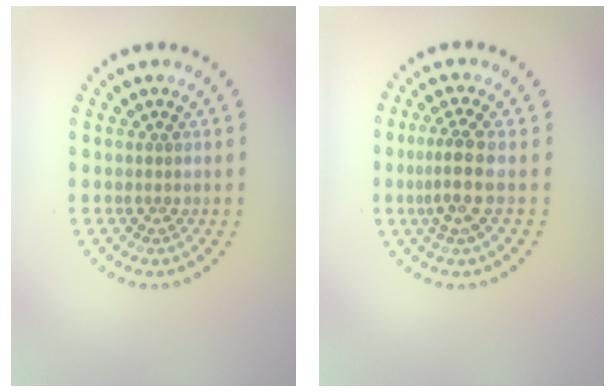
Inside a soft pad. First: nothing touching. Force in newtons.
{"total": 2.9, "press": 2.3, "slide": 1.8}